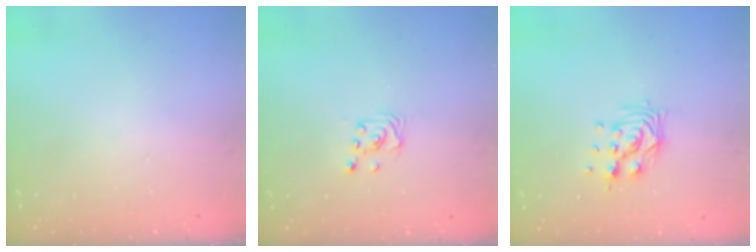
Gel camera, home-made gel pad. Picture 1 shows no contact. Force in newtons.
{"total": 2.6, "press": 2.6, "slide": 0.2}
{"total": 9.5, "press": 9.5, "slide": 0.7}